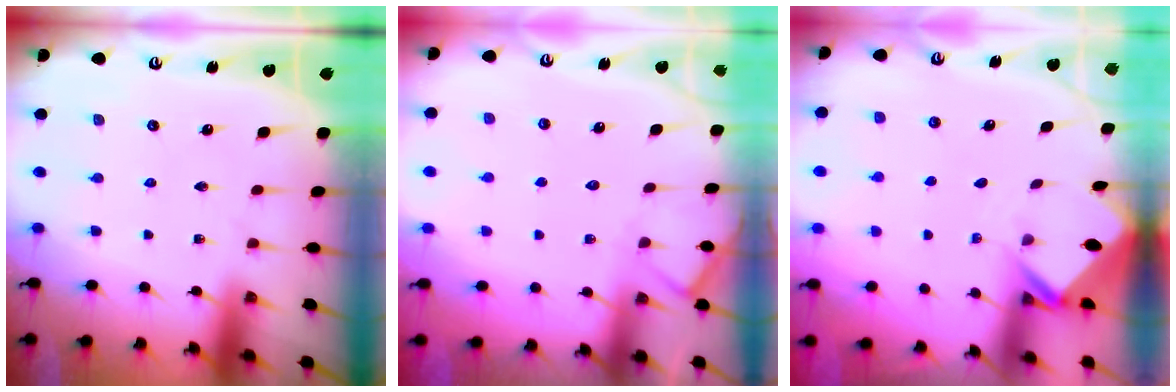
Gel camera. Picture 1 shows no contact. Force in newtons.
{"total": 4.7, "press": 4.7, "slide": 0.6}
{"total": 2.6, "press": 2.6, "slide": 0.2}